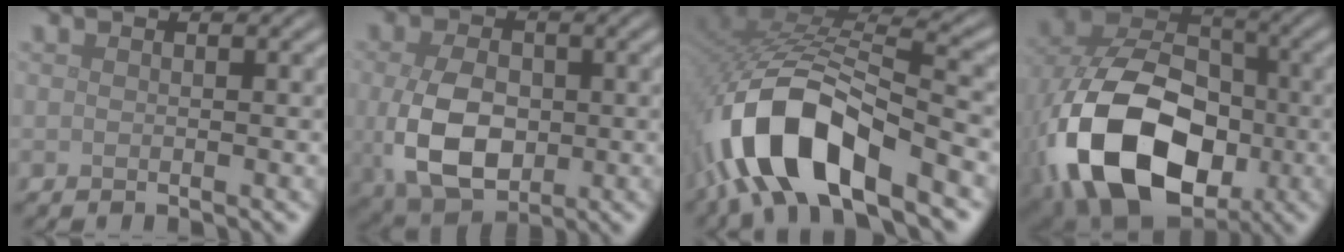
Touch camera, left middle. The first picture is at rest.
{"total": 7.2, "force": [-0.6, 4.9, 5.3], "torque": [-0.119, -0.016, -0.004]}
{"total": 12.8, "force": [-5.8, 5.6, 9.9], "torque": [-0.202, 0.000, -0.106]}
{"total": 17.5, "force": [-4.9, 12.0, 11.8], "torque": [-0.248, -0.039, -0.077]}